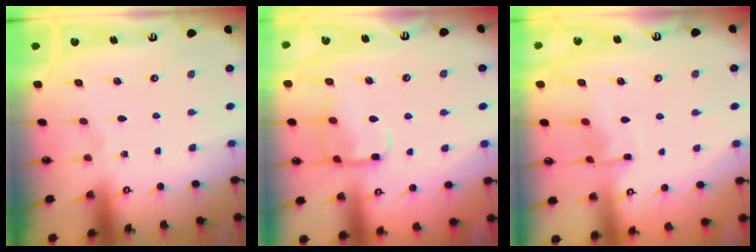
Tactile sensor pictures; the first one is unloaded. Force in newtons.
{"total": 12.2, "press": 12.2, "slide": 1.2}
{"total": 7.3, "press": 7.3, "slide": 0.8}